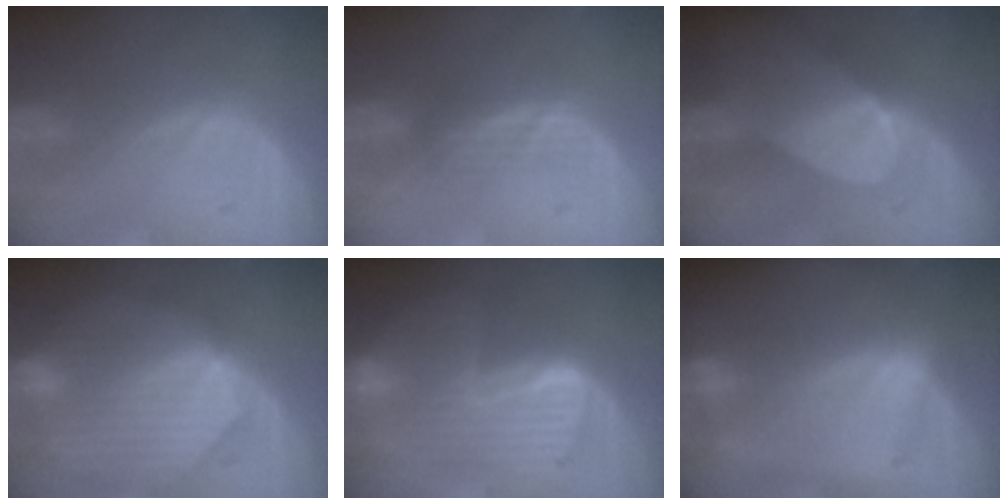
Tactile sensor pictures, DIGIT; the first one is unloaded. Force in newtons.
{"total": 2.2, "press": 2.1, "slide": 0.2}
{"total": 7.3, "press": 6.8, "slide": 2.7}
{"total": 10.0, "press": 8.8, "slide": 4.7}
{"total": 10.3, "press": 10.3, "slide": 0.9}
{"total": 6.7, "press": 6.3, "slide": 2.1}